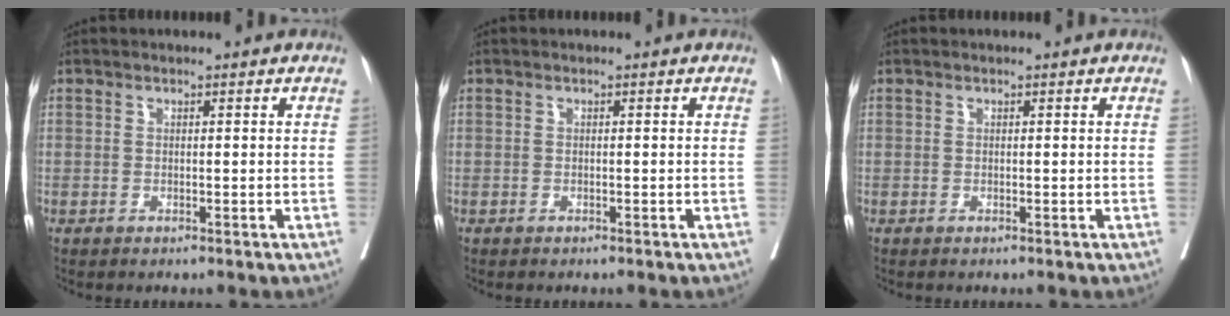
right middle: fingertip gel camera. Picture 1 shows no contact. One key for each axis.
{"total": 0.0}
{"total": 0.0}